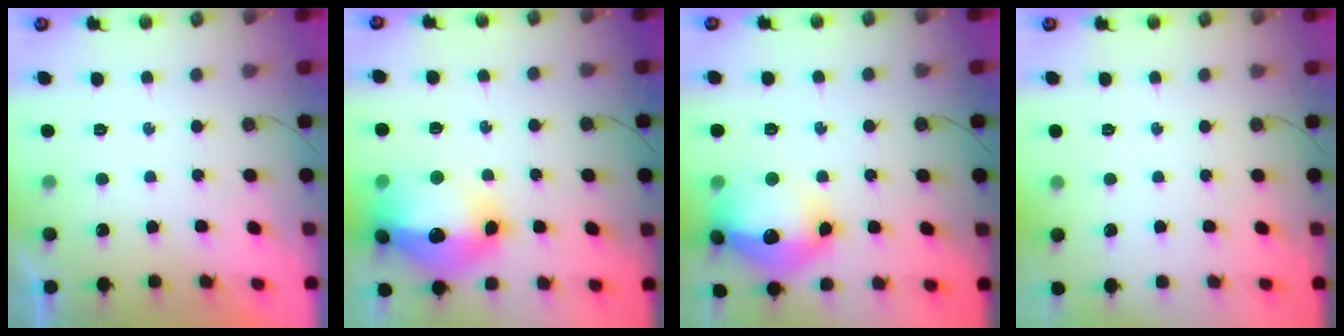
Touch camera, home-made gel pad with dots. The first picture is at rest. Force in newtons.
{"total": 20.3, "press": 20.2, "slide": 1.9}
{"total": 18.8, "press": 18.8, "slide": 1.5}
{"total": 0.0}